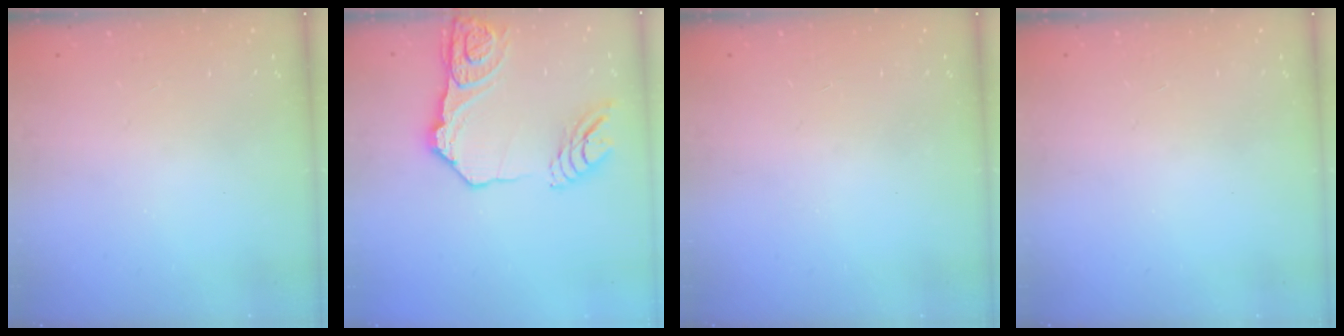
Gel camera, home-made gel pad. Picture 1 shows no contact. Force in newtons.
{"total": 18.3, "press": 18.2, "slide": 1.9}
{"total": 0.0}
{"total": 0.0}